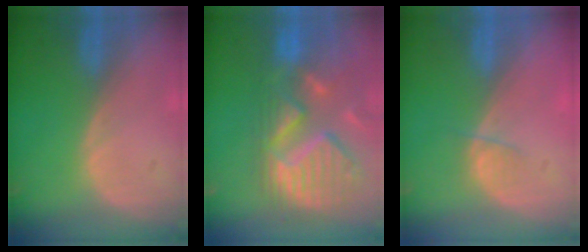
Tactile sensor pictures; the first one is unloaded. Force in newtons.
{"total": 13.7, "press": 11.6, "slide": 7.3}
{"total": 1.9, "press": 1.7, "slide": 0.8}